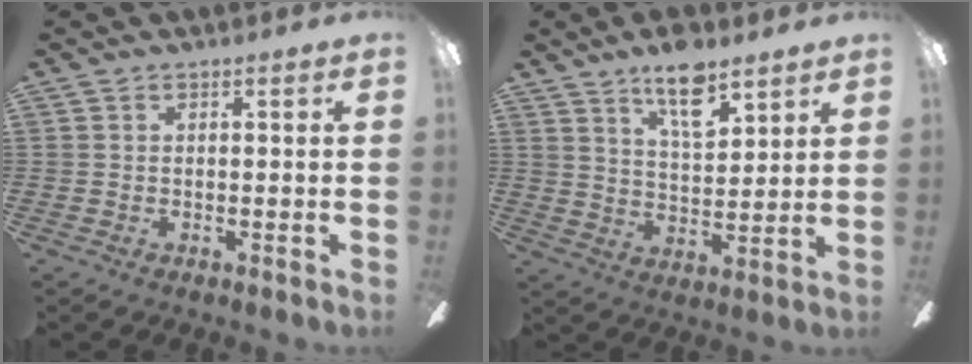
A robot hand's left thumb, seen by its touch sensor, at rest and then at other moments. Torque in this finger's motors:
{"motor_torque": [0.92, 0.37, 0.91, -0.83, 0.16]}